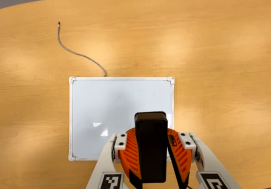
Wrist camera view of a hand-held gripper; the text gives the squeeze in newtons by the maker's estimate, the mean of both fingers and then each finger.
{"total": 10.6, "left": 10.4, "right": 10.7}